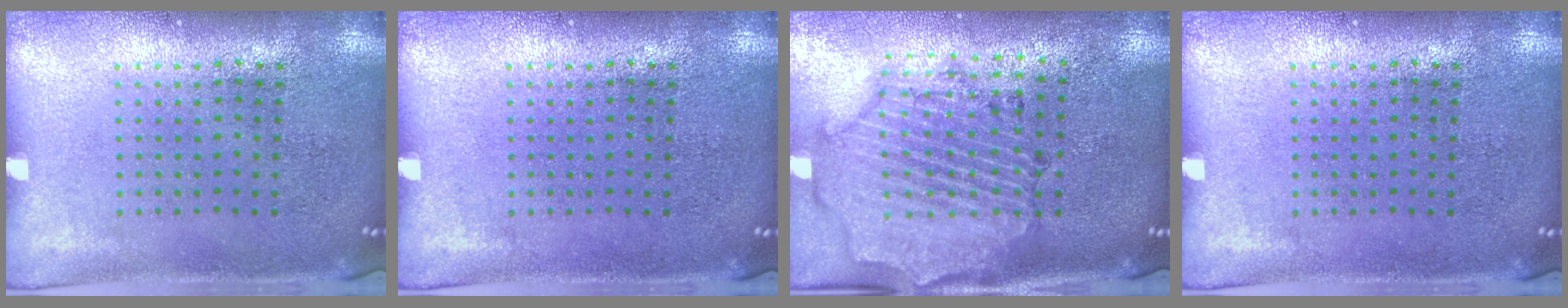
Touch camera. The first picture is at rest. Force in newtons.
{"total": 0.0}
{"total": 1.7, "press": 1.6, "slide": 0.3}
{"total": 0.0}